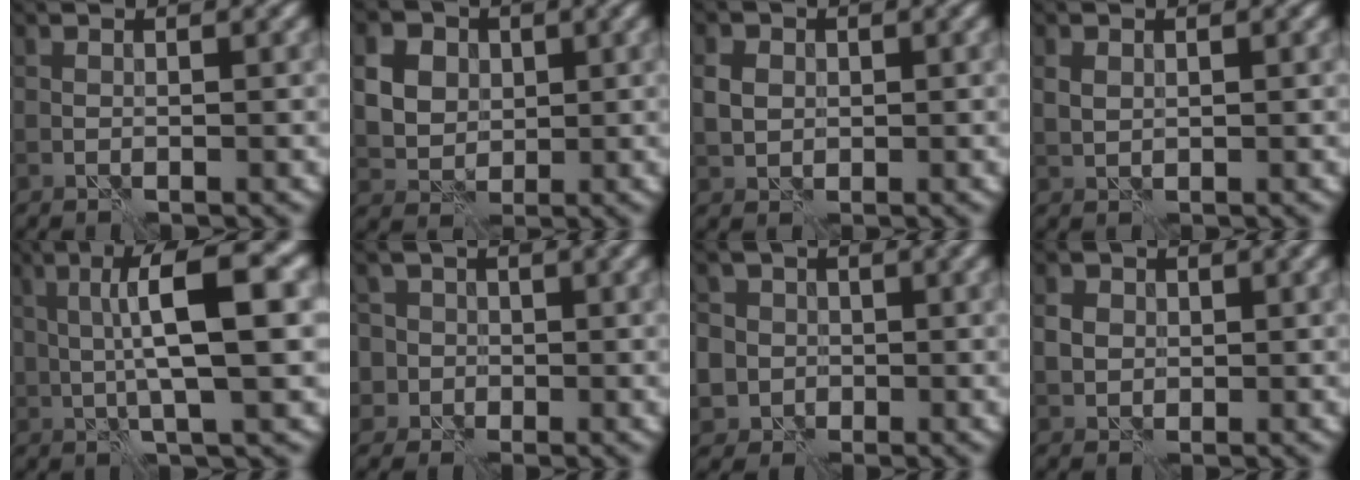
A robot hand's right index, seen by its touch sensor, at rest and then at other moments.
{"total": 10.4, "force": [3.9, 8.3, 4.9], "torque": [-0.097, 0.030, 0.055]}
{"total": 2.2, "force": [0.2, 1.9, 1.1], "torque": [-0.023, 0.001, 0.001]}
{"total": 1.1, "force": [0.3, 0.8, 0.7], "torque": [-0.017, 0.000, 0.007]}
{"total": 7.9, "force": [1.3, 1.9, 7.5], "torque": [-0.128, 0.013, 0.018]}
{"total": 6.0, "force": [0.2, 5.7, 1.9], "torque": [-0.026, 0.031, -0.033]}
{"total": 7.5, "force": [-0.6, 7.2, 2.0], "torque": [-0.044, 0.015, -0.039]}
{"total": 2.0, "force": [0.1, 1.8, 0.8], "torque": [-0.015, 0.000, 0.003]}